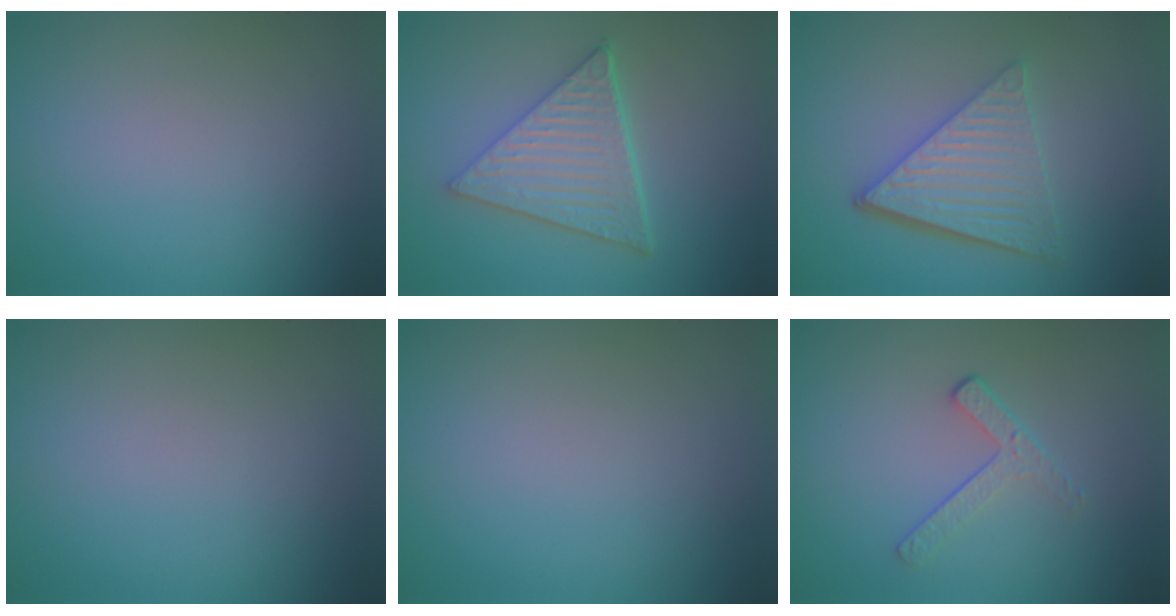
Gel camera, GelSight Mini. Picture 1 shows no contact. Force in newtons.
{"total": 6.1, "press": 4.6, "slide": 4.0}
{"total": 6.1, "press": 4.2, "slide": 4.5}
{"total": 0.0}
{"total": 0.0}
{"total": 1.8, "press": 1.1, "slide": 1.4}